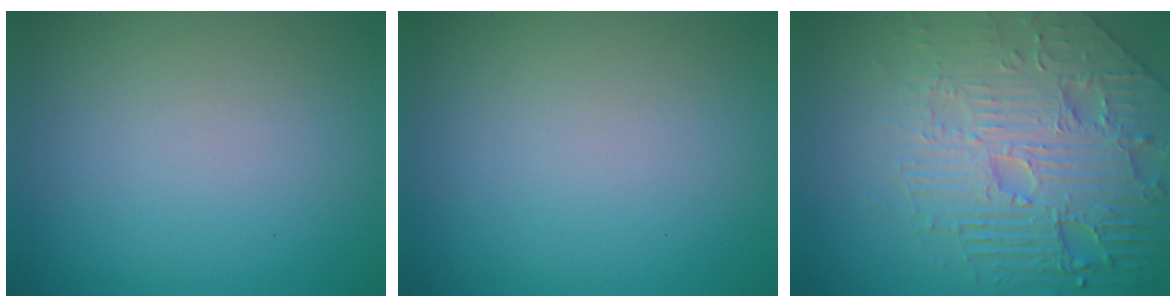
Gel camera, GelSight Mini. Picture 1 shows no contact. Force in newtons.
{"total": 0.0}
{"total": 8.4, "press": 6.1, "slide": 5.7}